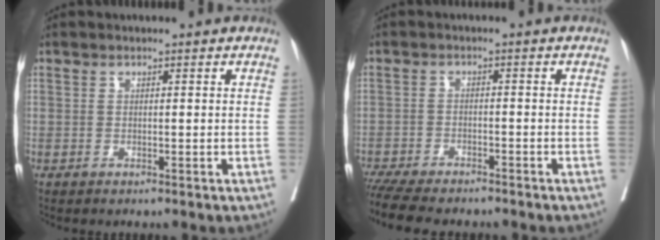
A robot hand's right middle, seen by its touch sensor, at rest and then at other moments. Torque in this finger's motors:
{"motor_torque": [1.12, -1.02, 0.16, 0.08]}